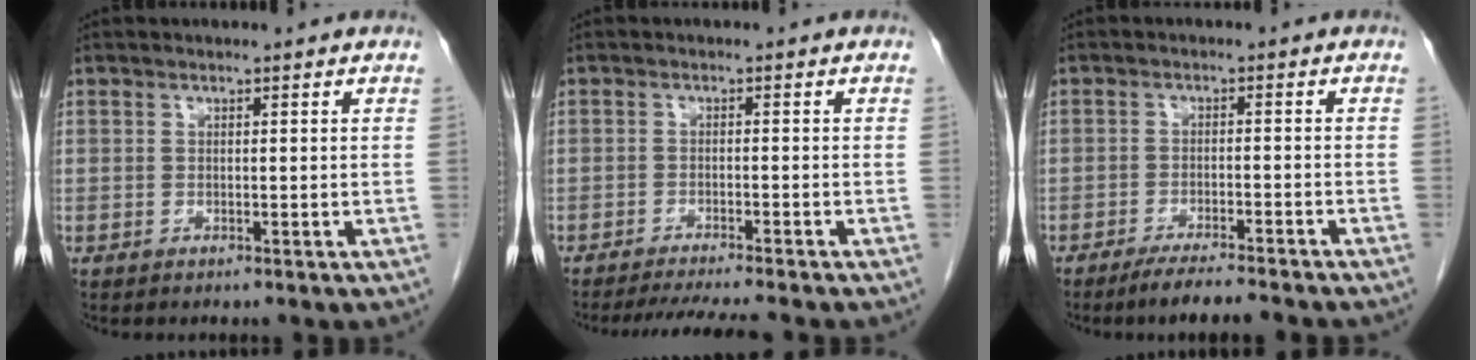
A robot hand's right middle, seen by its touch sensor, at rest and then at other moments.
{"total": 7.7, "force": [-6.9, -0.3, 3.4], "torque": [-0.041, -0.016, -0.105]}
{"total": 7.7, "force": [-6.7, 0.3, 3.8], "torque": [-0.053, -0.016, -0.103]}